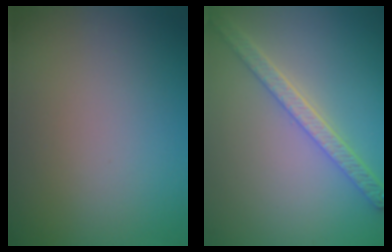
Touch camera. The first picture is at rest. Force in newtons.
{"total": 4.1, "press": 3.3, "slide": 2.4}